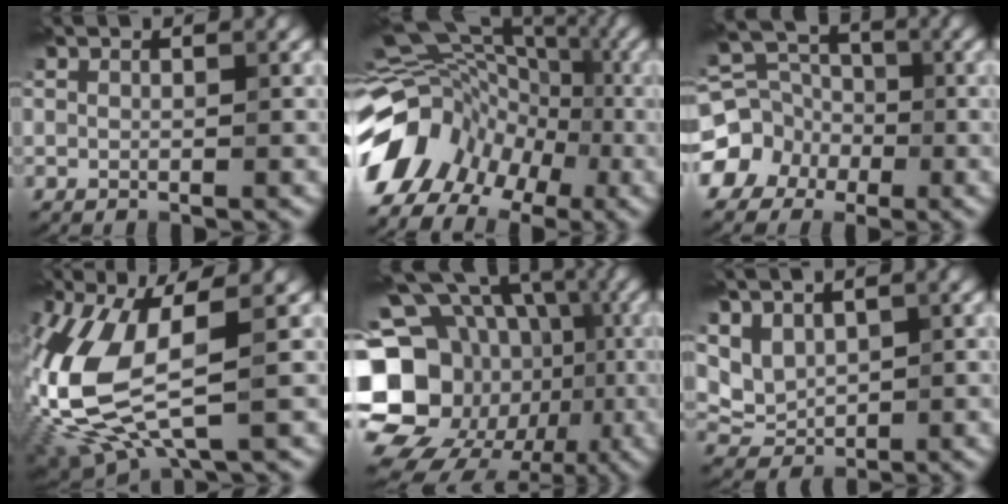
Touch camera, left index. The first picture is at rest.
{"total": 12.7, "force": [-5.7, 9.6, 6.0], "torque": [-0.119, 0.013, -0.105]}
{"total": 8.3, "force": [-3.9, 7.1, 1.9], "torque": [-0.038, -0.006, -0.093]}
{"total": 9.4, "force": [-1.3, 3.7, 8.6], "torque": [-0.210, -0.009, -0.029]}
{"total": 22.5, "force": [-5.3, 19.7, 9.6], "torque": [-0.181, 0.016, -0.127]}
{"total": 3.1, "force": [1.4, 2.2, 1.7], "torque": [-0.041, -0.002, 0.027]}